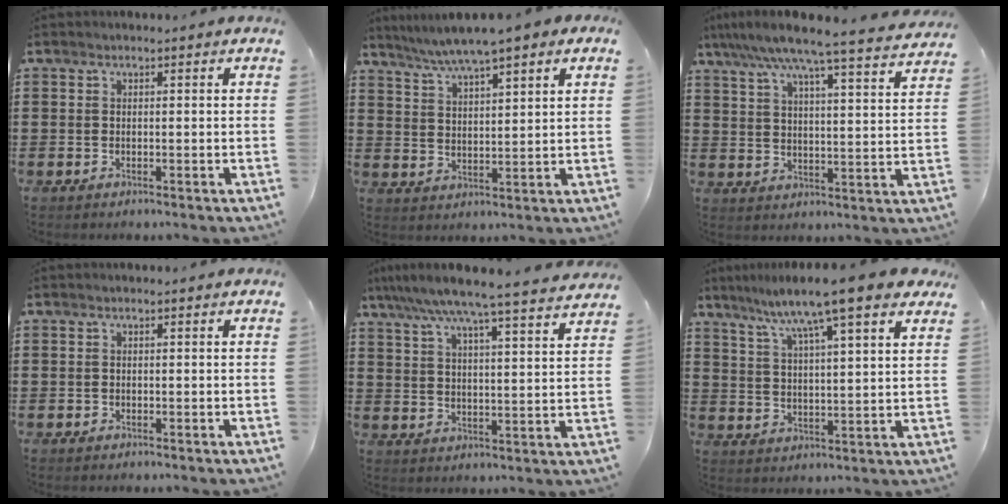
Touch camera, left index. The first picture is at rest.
{"total": 5.6, "force": [4.7, 0.4, 3.0], "torque": [-0.072, -0.013, 0.082]}
{"total": 7.8, "force": [6.9, -0.4, 3.6], "torque": [-0.096, -0.046, 0.115]}
{"total": 0.0}
{"total": 7.1, "force": [6.3, -0.7, 3.2], "torque": [-0.088, -0.043, 0.103]}
{"total": 8.8, "force": [7.1, 0.3, 5.1], "torque": [-0.120, -0.035, 0.113]}